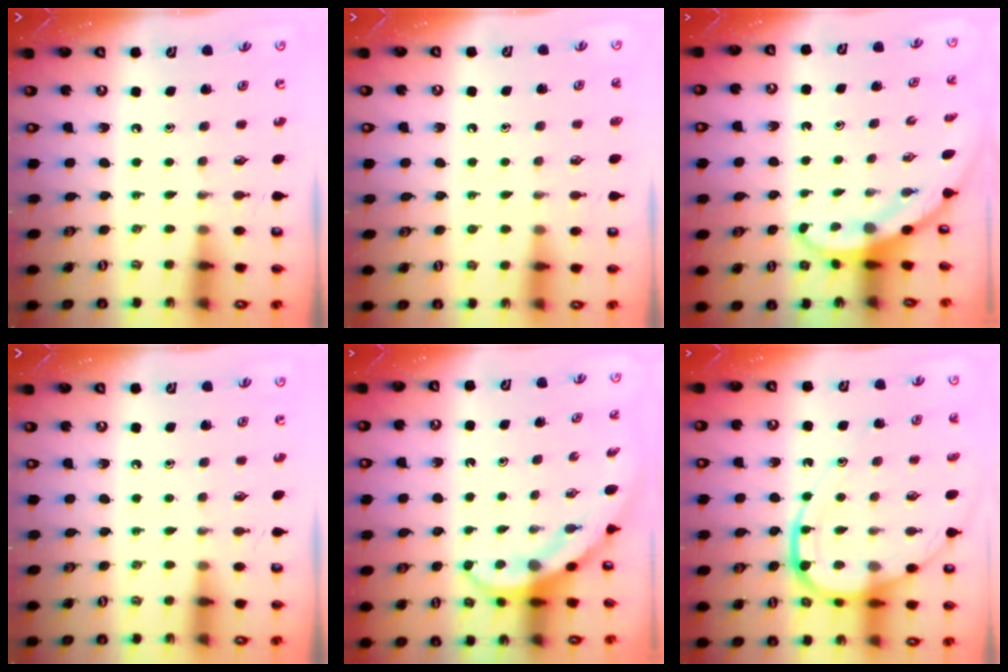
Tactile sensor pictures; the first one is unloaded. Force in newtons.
{"total": 1.1, "press": 1.1, "slide": 0.3}
{"total": 2.9, "press": 2.9, "slide": 0.1}
{"total": 0.0}
{"total": 4.0, "press": 4.0, "slide": 0.4}
{"total": 13.7, "press": 13.6, "slide": 1.6}